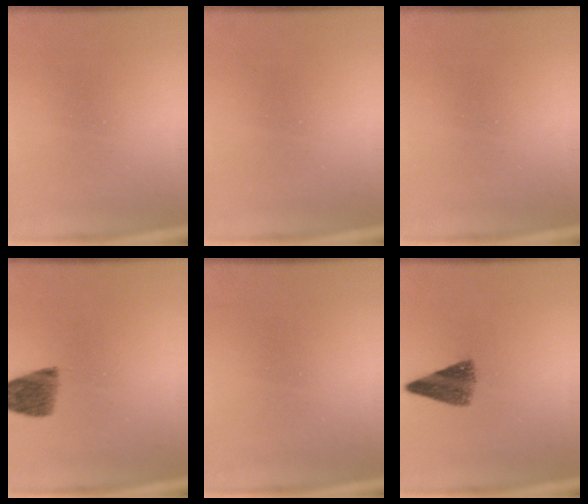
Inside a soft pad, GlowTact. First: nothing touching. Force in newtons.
{"total": 0.0}
{"total": 0.0}
{"total": 4.7}
{"total": 1.6}
{"total": 5.4}